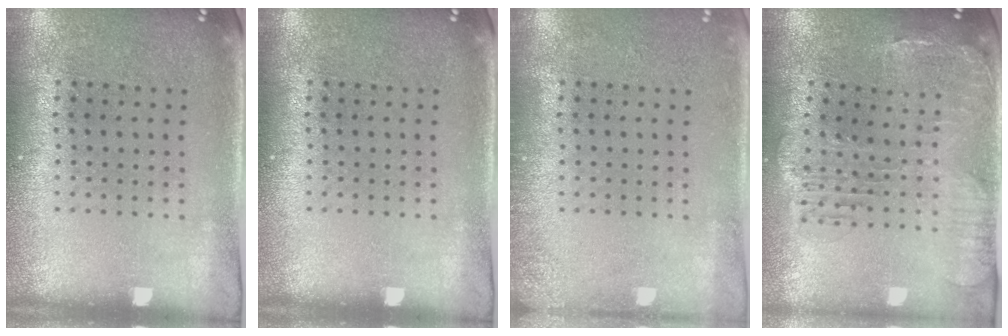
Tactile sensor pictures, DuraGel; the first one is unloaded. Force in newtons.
{"total": 0.0}
{"total": 1.1, "press": 1.1, "slide": 0.1}
{"total": 1.6, "press": 1.5, "slide": 0.5}